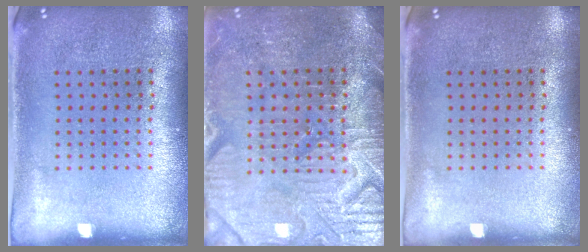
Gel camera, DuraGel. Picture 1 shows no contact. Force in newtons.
{"total": 3.9, "press": 3.7, "slide": 1.2}
{"total": 0.0}